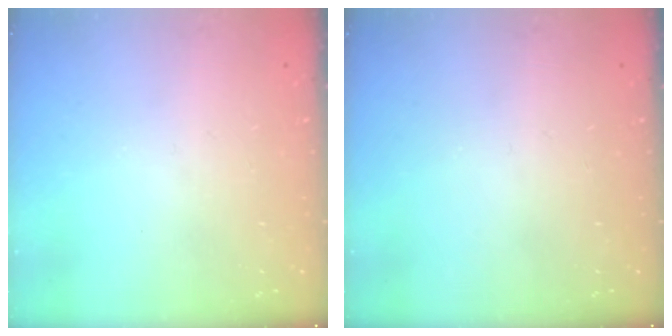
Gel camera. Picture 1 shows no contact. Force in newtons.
{"total": 0.0}